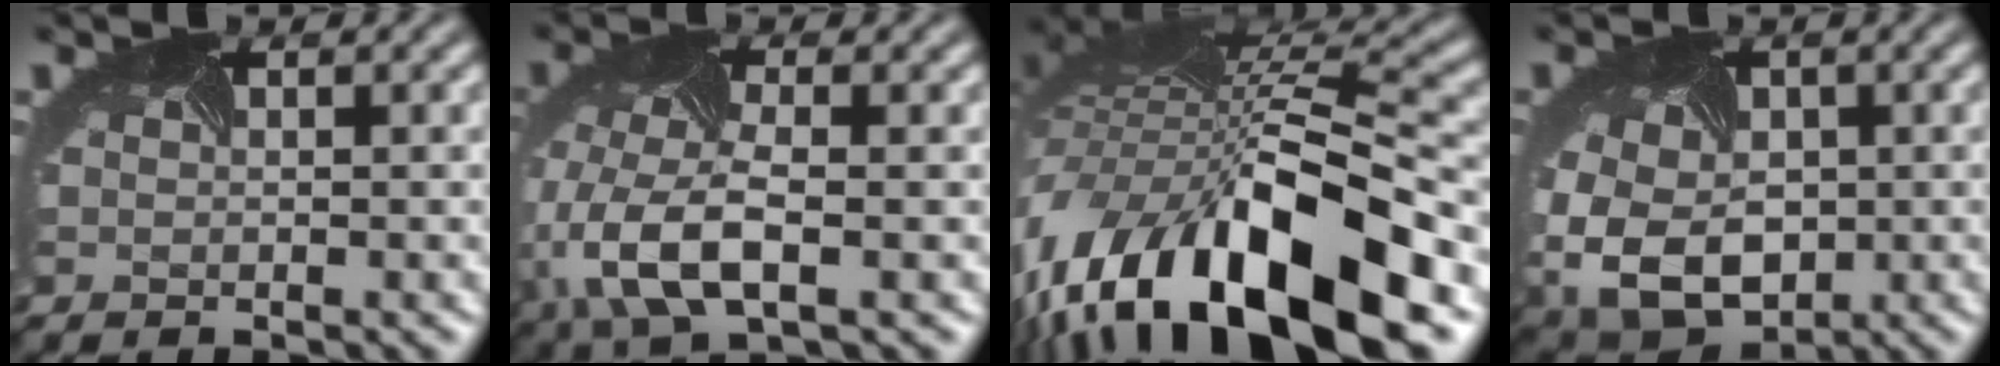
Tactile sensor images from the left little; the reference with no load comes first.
{"total": 7.2, "force": [-2.3, 3.4, 5.9], "torque": [-0.145, -0.017, -0.047]}
{"total": 17.1, "force": [-7.0, 7.0, 13.9], "torque": [-0.250, 0.005, -0.125]}
{"total": 10.2, "force": [-1.7, 7.6, 6.5], "torque": [-0.139, -0.038, -0.008]}